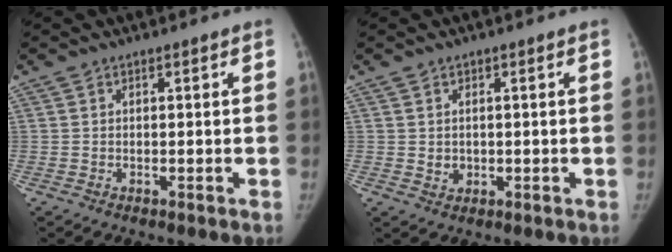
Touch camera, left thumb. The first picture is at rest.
{"total": 1.9, "force": [0.3, 1.7, 0.8], "torque": [-0.010, -0.003, 0.014]}